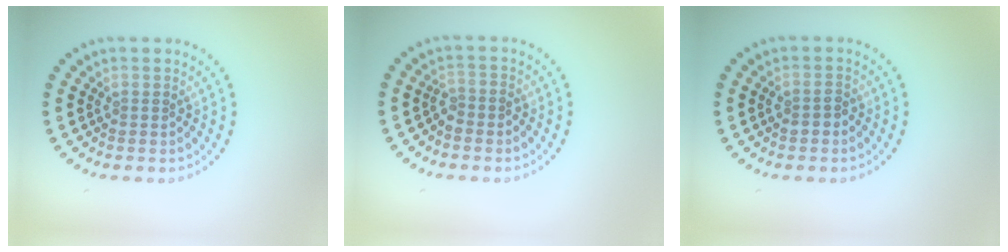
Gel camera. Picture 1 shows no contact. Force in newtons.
{"total": 1.4, "press": 1.1, "slide": 0.8}
{"total": 1.4, "press": 1.3, "slide": 0.4}